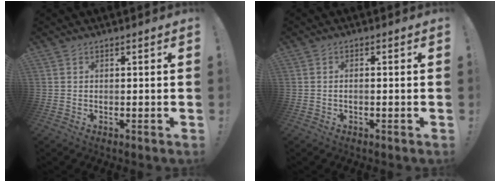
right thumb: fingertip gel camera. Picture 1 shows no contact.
{"total": 1.1, "force": [-0.5, 0.0, 0.9], "torque": [-0.016, 0.002, -0.009]}